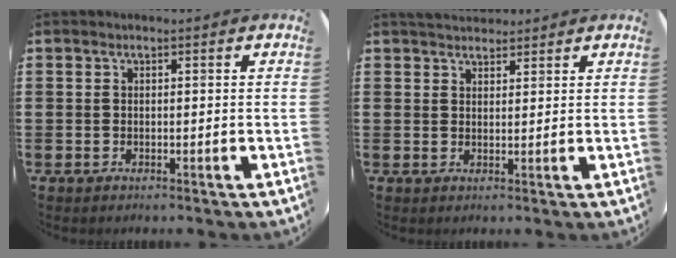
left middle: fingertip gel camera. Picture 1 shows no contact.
{"total": 2.7, "force": [2.6, 0.7, 0.1], "torque": [-0.006, -0.003, 0.050]}